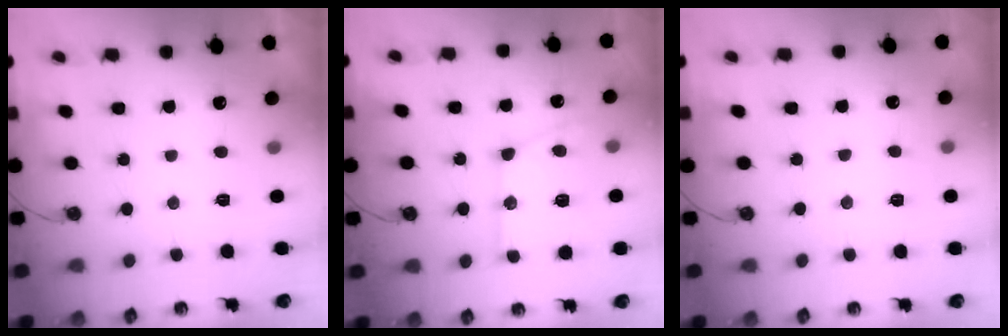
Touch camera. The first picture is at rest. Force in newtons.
{"total": 15.7, "press": 15.6, "slide": 2.0}
{"total": 4.5, "press": 4.4, "slide": 0.8}